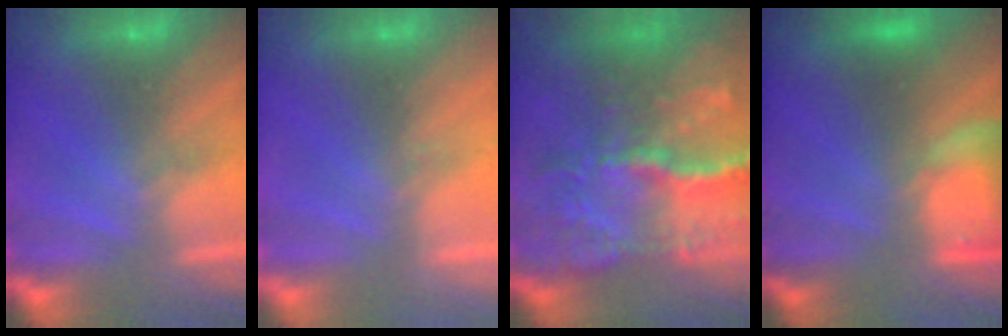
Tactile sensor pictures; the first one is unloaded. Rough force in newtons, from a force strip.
{"total": 2.3}
{"total": 7.6}
{"total": 6.3}